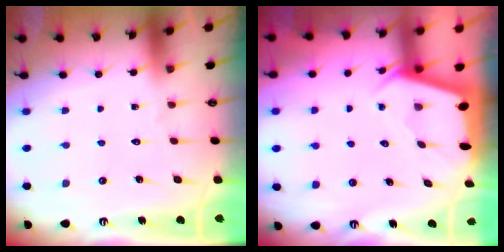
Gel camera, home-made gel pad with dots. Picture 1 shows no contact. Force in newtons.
{"total": 2.7, "press": 2.7, "slide": 0.2}